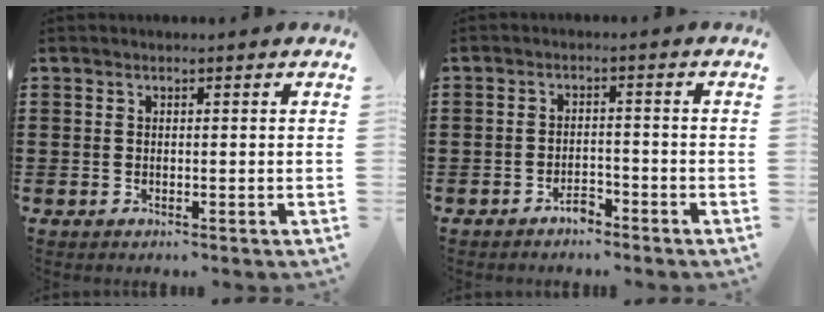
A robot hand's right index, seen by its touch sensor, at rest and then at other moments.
{"total": 2.6, "force": [-2.3, 0.8, 1.0], "torque": [-0.022, 0.003, -0.045]}